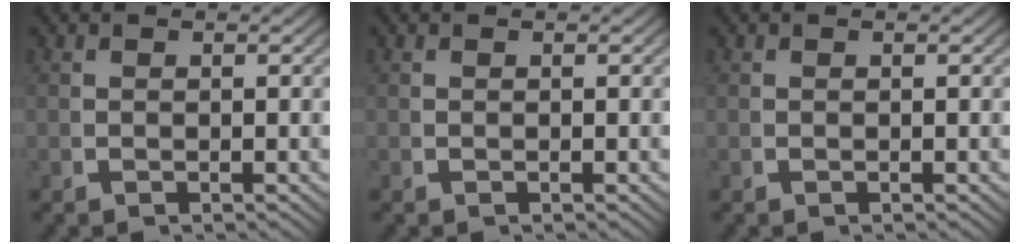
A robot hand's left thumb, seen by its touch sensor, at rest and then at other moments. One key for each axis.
{"total": 0.0}
{"total": 0.0}